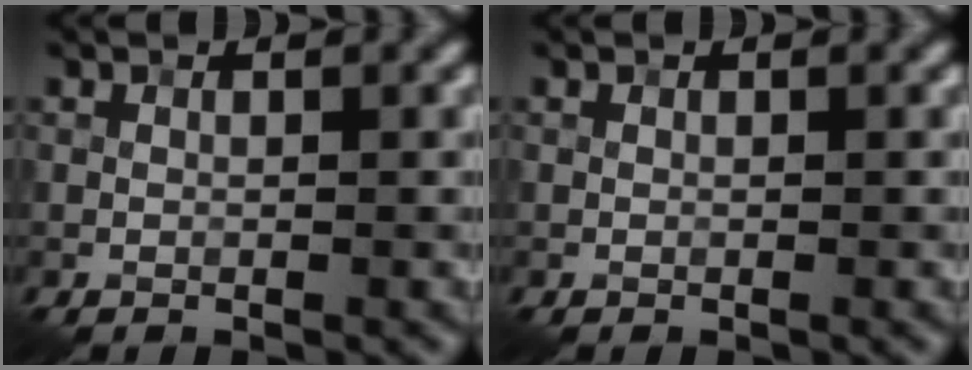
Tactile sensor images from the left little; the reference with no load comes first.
{"total": 0.0}